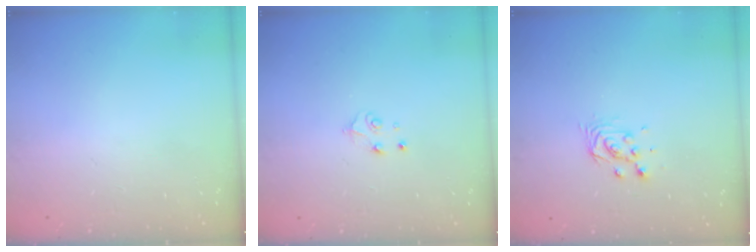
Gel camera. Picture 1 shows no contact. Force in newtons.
{"total": 4.5, "press": 4.5, "slide": 0.6}
{"total": 4.0, "press": 4.0, "slide": 0.1}